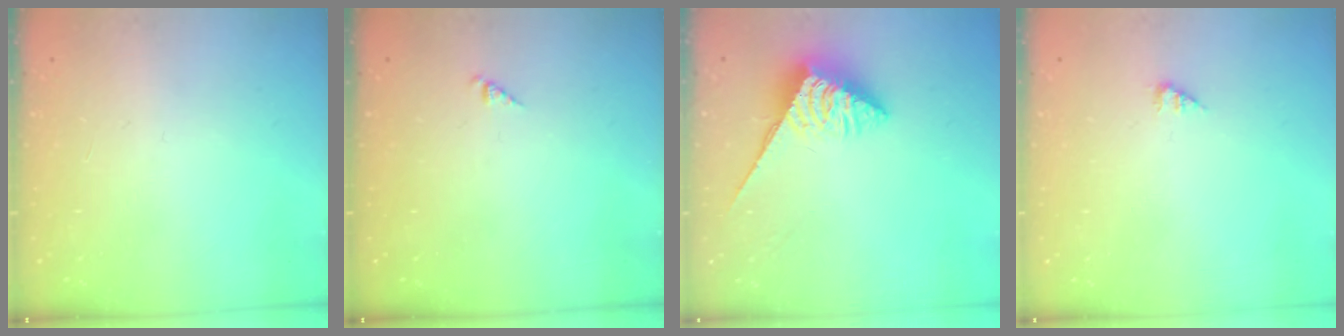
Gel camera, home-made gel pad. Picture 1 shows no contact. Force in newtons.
{"total": 0.8, "press": 0.8, "slide": 0.2}
{"total": 6.0, "press": 6.0, "slide": 0.1}
{"total": 1.3, "press": 1.3, "slide": 0.2}